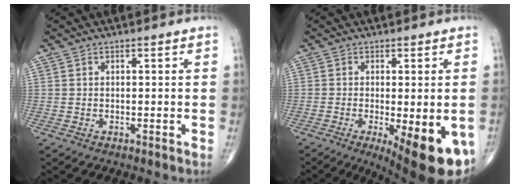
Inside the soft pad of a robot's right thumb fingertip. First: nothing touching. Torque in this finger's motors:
{"motor_torque": [-0.09, 1.01, 0.23, -0.22, 0.13]}